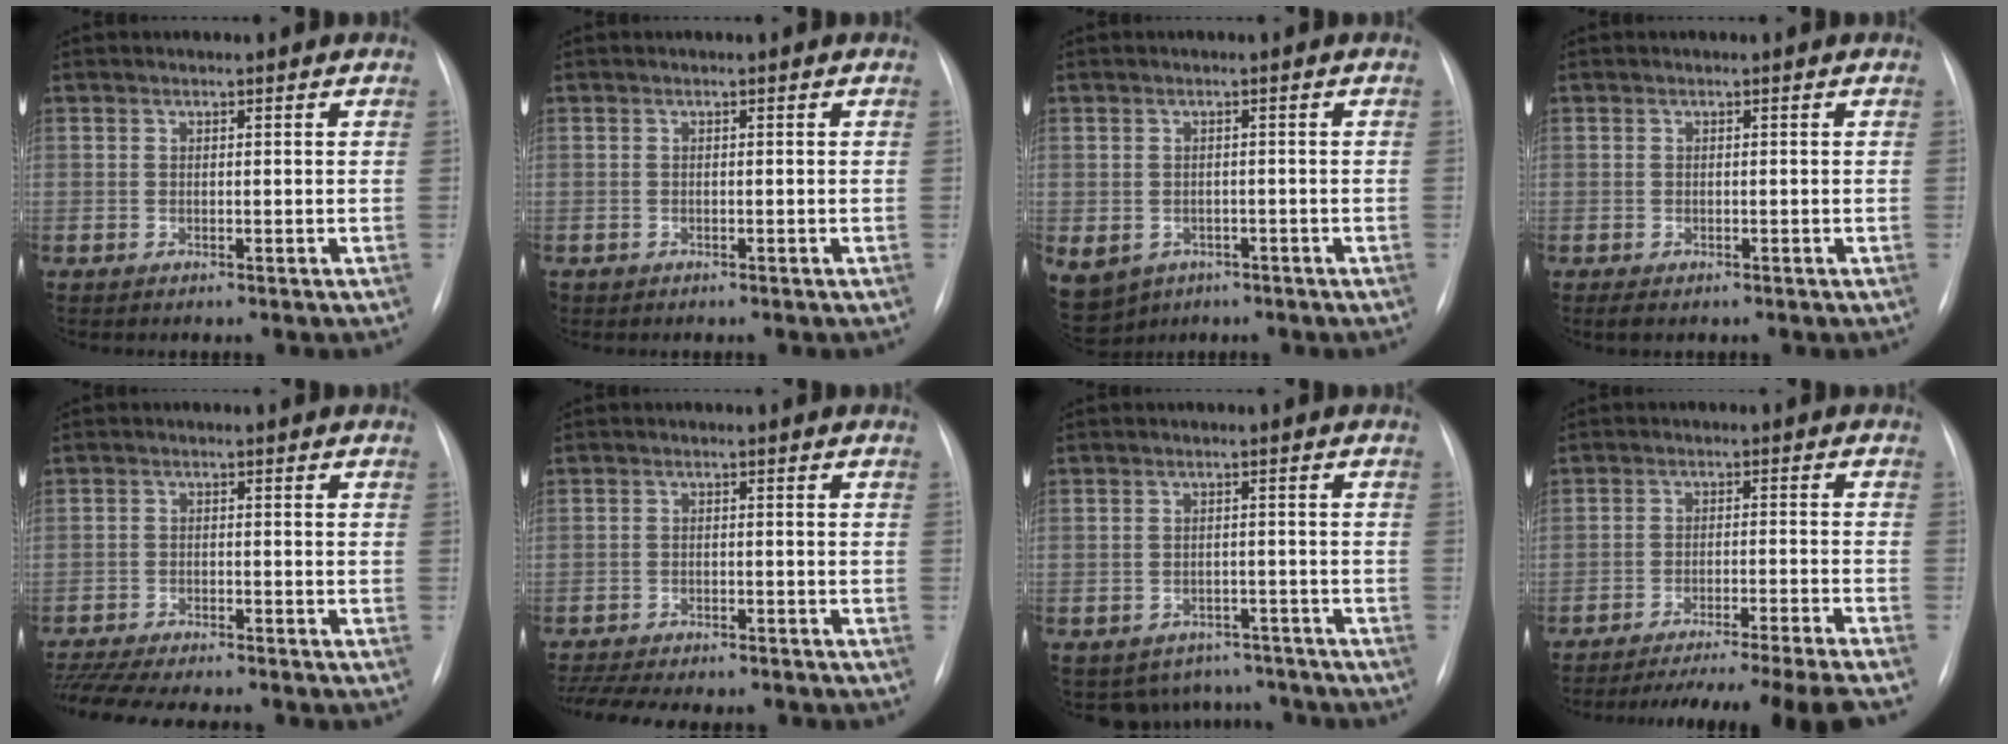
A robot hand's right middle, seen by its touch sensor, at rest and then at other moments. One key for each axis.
{"total": 0.0}
{"total": 12.8, "fx": -6.2, "fy": 10.3, "fz": 4.6, "tx": -0.145, "ty": -0.006, "tz": -0.075}
{"total": 1.5, "fx": -0.9, "fy": 0.7, "fz": 0.9, "tx": -0.013, "ty": -0.001, "tz": -0.008}
{"total": 14.2, "fx": -12.6, "fy": 2.5, "fz": 6.2, "tx": -0.118, "ty": -0.015, "tz": -0.182}
{"total": 13.7, "fx": -12.0, "fy": 3.4, "fz": 5.7, "tx": -0.113, "ty": -0.004, "tz": -0.162}
{"total": 8.1, "fx": -7.0, "fy": 4.0, "fz": 0.0, "tx": 0.008, "ty": 0.024, "tz": -0.083}
{"total": 17.0, "fx": -15.5, "fy": -2.4, "fz": 6.5, "tx": -0.082, "ty": -0.033, "tz": -0.223}